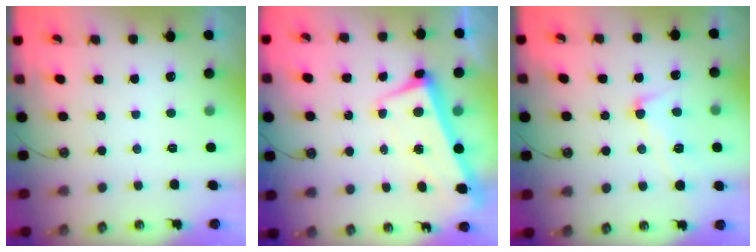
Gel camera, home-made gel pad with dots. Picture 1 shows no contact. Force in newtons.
{"total": 1.3, "press": 0.3, "slide": 1.3}
{"total": 3.3, "press": 3.1, "slide": 1.1}